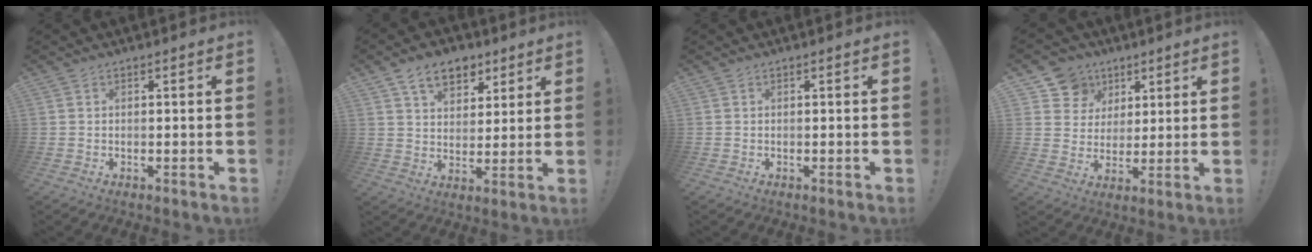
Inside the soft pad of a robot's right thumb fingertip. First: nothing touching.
{"total": 10.8, "force": [6.2, 7.0, 5.2], "torque": [-0.071, -0.025, 0.118]}
{"total": 0.0}
{"total": 10.5, "force": [5.2, 8.8, 2.2], "torque": [-0.030, -0.030, 0.105]}